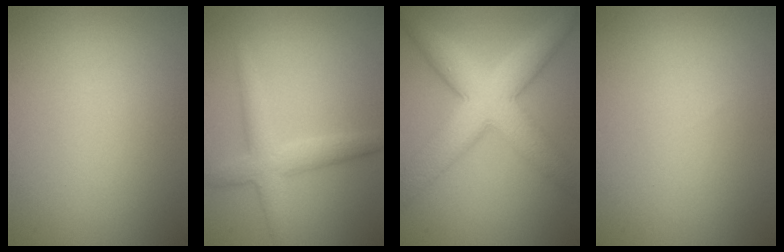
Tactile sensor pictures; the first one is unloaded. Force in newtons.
{"total": 3.5, "press": 3.5, "slide": 0.0}
{"total": 8.4, "press": 8.4, "slide": 0.5}
{"total": 0.0}